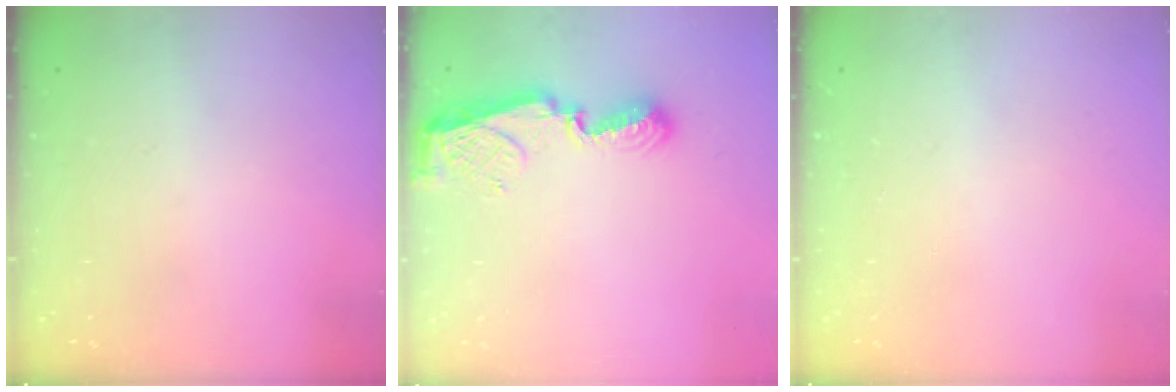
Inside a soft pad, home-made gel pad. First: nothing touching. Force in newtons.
{"total": 7.3, "press": 7.3, "slide": 0.7}
{"total": 0.0}